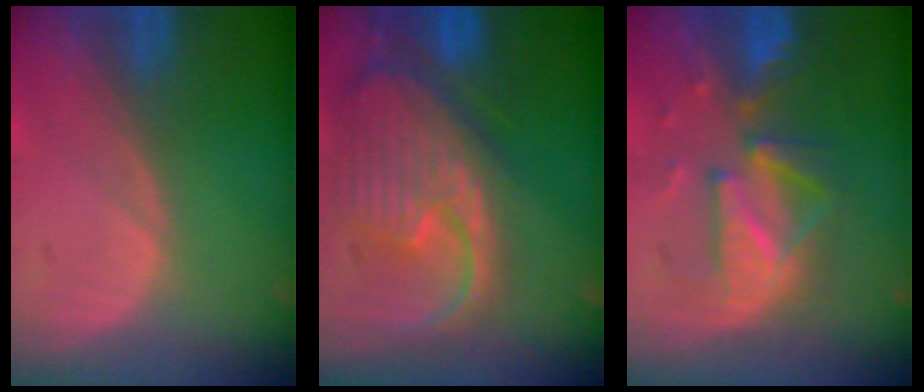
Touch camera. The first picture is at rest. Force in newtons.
{"total": 12.4, "press": 10.6, "slide": 6.5}
{"total": 8.4, "press": 8.4, "slide": 0.9}